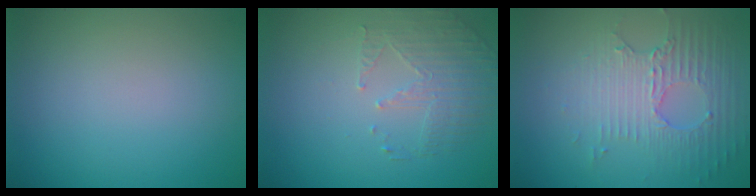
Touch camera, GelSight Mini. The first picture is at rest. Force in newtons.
{"total": 1.9, "press": 1.5, "slide": 1.2}
{"total": 5.4, "press": 3.5, "slide": 4.1}